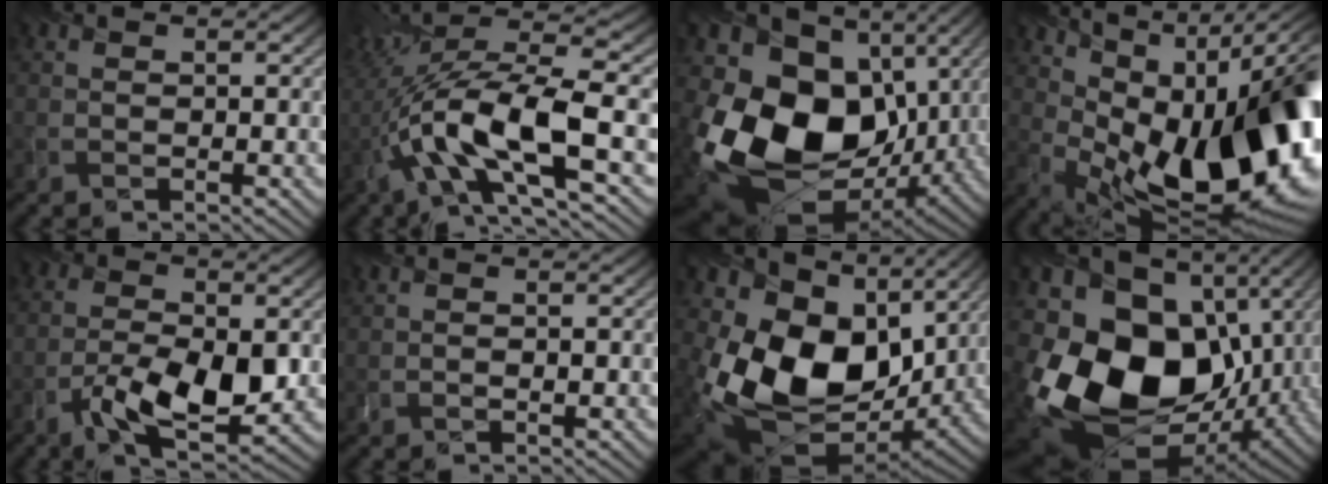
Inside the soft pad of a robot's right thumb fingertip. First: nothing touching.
{"total": 12.8, "force": [-3.0, 3.9, 11.9], "torque": [-0.227, 0.007, -0.048]}
{"total": 19.0, "force": [-0.2, 14.5, 12.3], "torque": [-0.284, -0.038, 0.020]}
{"total": 19.4, "force": [2.0, 10.3, 16.3], "torque": [-0.189, -0.017, 0.060]}
{"total": 8.1, "force": [-2.9, 3.4, 6.8], "torque": [-0.123, -0.009, -0.045]}
{"total": 0.0}
{"total": 18.0, "force": [2.4, 13.3, 11.8], "torque": [-0.256, -0.040, 0.072]}
{"total": 20.5, "force": [-2.2, 15.4, 13.4], "torque": [-0.325, -0.050, -0.011]}